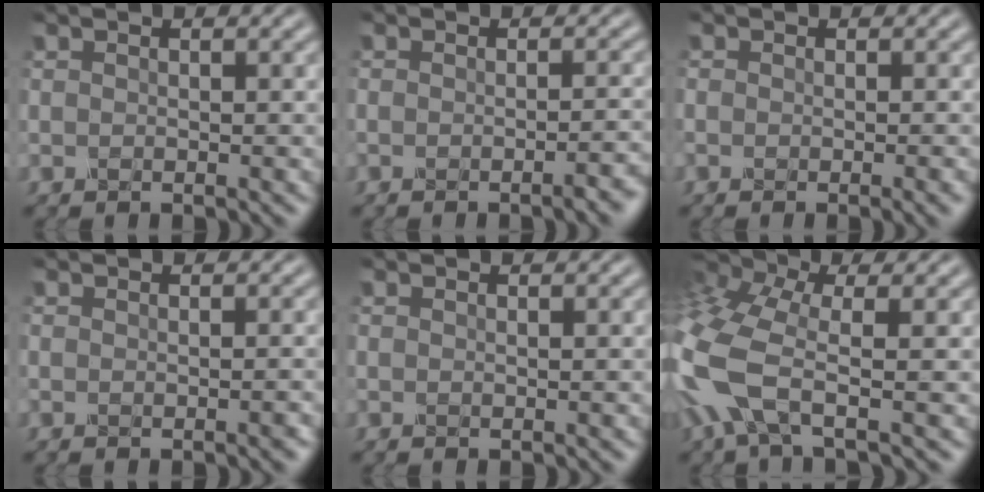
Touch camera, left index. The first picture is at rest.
{"total": 3.4, "force": [-1.7, 1.2, 2.6], "torque": [-0.012, 0.007, -0.026]}
{"total": 2.9, "force": [-0.9, 1.4, 2.4], "torque": [-0.009, 0.000, -0.013]}
{"total": 1.3, "force": [-0.5, 0.5, 1.0], "torque": [-0.003, 0.003, -0.007]}
{"total": 0.0}
{"total": 9.8, "force": [-2.3, 5.0, 8.1], "torque": [-0.230, -0.001, -0.058]}